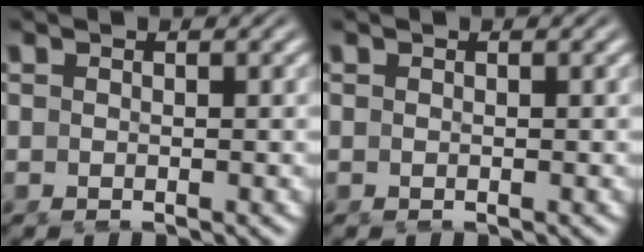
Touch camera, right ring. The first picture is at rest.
{"total": 0.0}